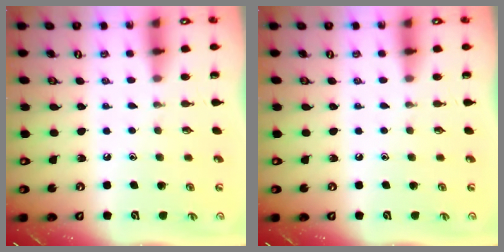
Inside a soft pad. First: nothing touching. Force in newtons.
{"total": 0.0}